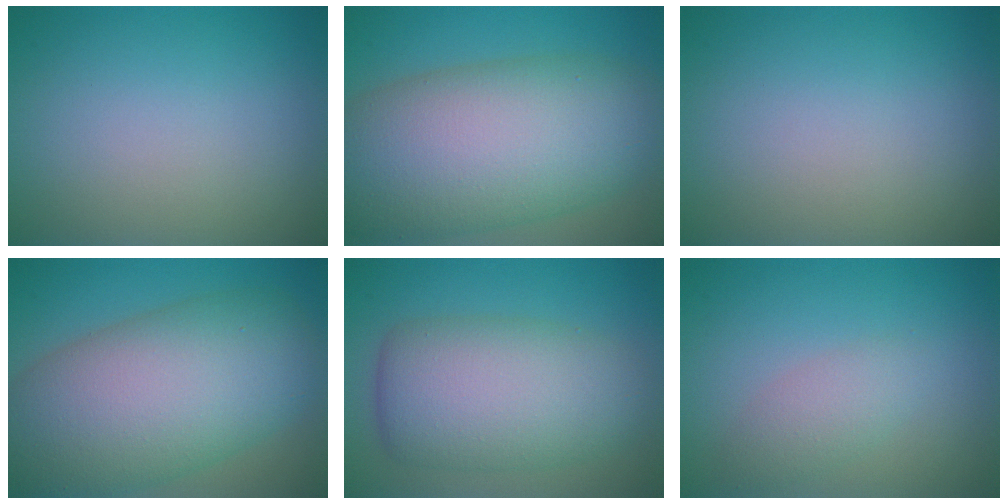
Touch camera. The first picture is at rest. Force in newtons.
{"total": 13.7, "press": 13.7, "slide": 0.3}
{"total": 0.0}
{"total": 13.2, "press": 13.2, "slide": 0.8}
{"total": 8.6, "press": 8.6, "slide": 0.4}
{"total": 2.1, "press": 2.1, "slide": 0.1}